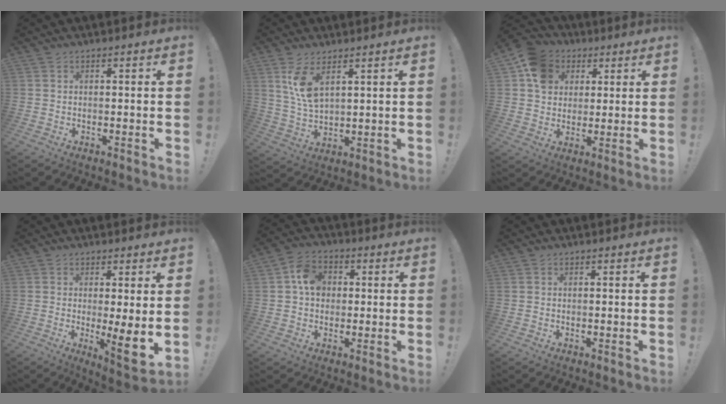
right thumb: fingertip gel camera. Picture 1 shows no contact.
{"total": 9.0, "force": [4.7, 3.9, 6.5], "torque": [-0.117, -0.024, 0.086]}
{"total": 11.1, "force": [4.0, 9.4, 4.4], "torque": [-0.058, -0.011, 0.082]}
{"total": 8.1, "force": [0.0, 0.4, 8.1], "torque": [-0.088, -0.033, -0.001]}
{"total": 9.1, "force": [1.5, 7.5, 4.9], "torque": [-0.069, 0.012, 0.030]}
{"total": 0.0}